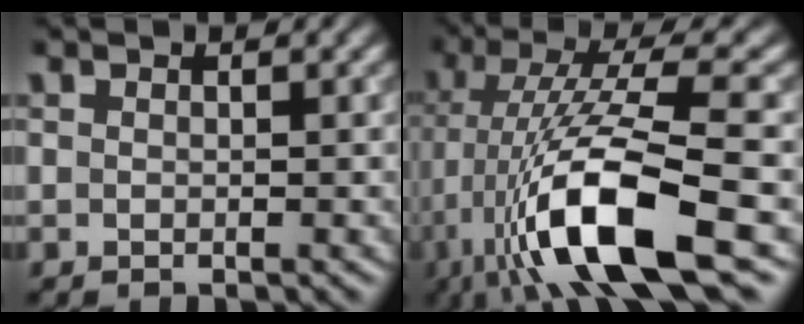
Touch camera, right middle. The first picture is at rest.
{"total": 11.9, "force": [-4.7, 2.9, 10.6], "torque": [-0.190, 0.011, -0.083]}